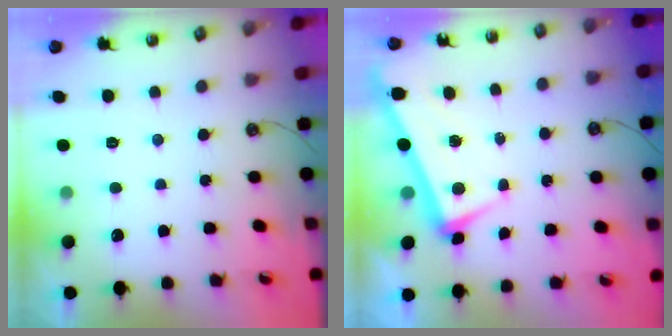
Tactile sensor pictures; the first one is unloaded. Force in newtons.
{"total": 1.4, "press": 1.1, "slide": 0.8}